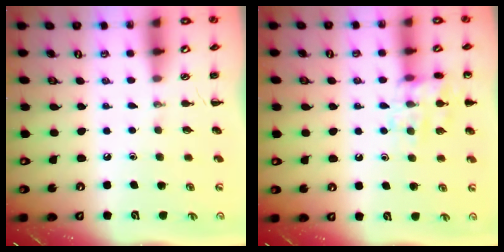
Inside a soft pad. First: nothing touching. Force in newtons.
{"total": 12.7, "press": 12.7, "slide": 0.7}